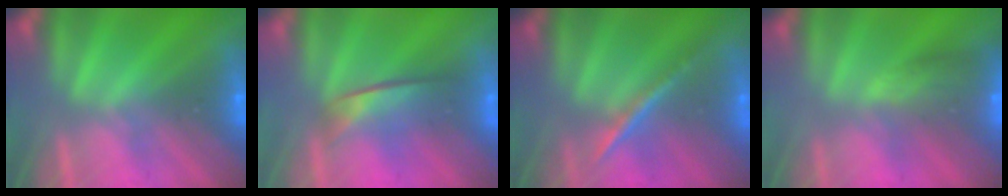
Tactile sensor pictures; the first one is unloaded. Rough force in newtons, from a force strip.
{"total": 2.1}
{"total": 1.8}
{"total": 8.3}